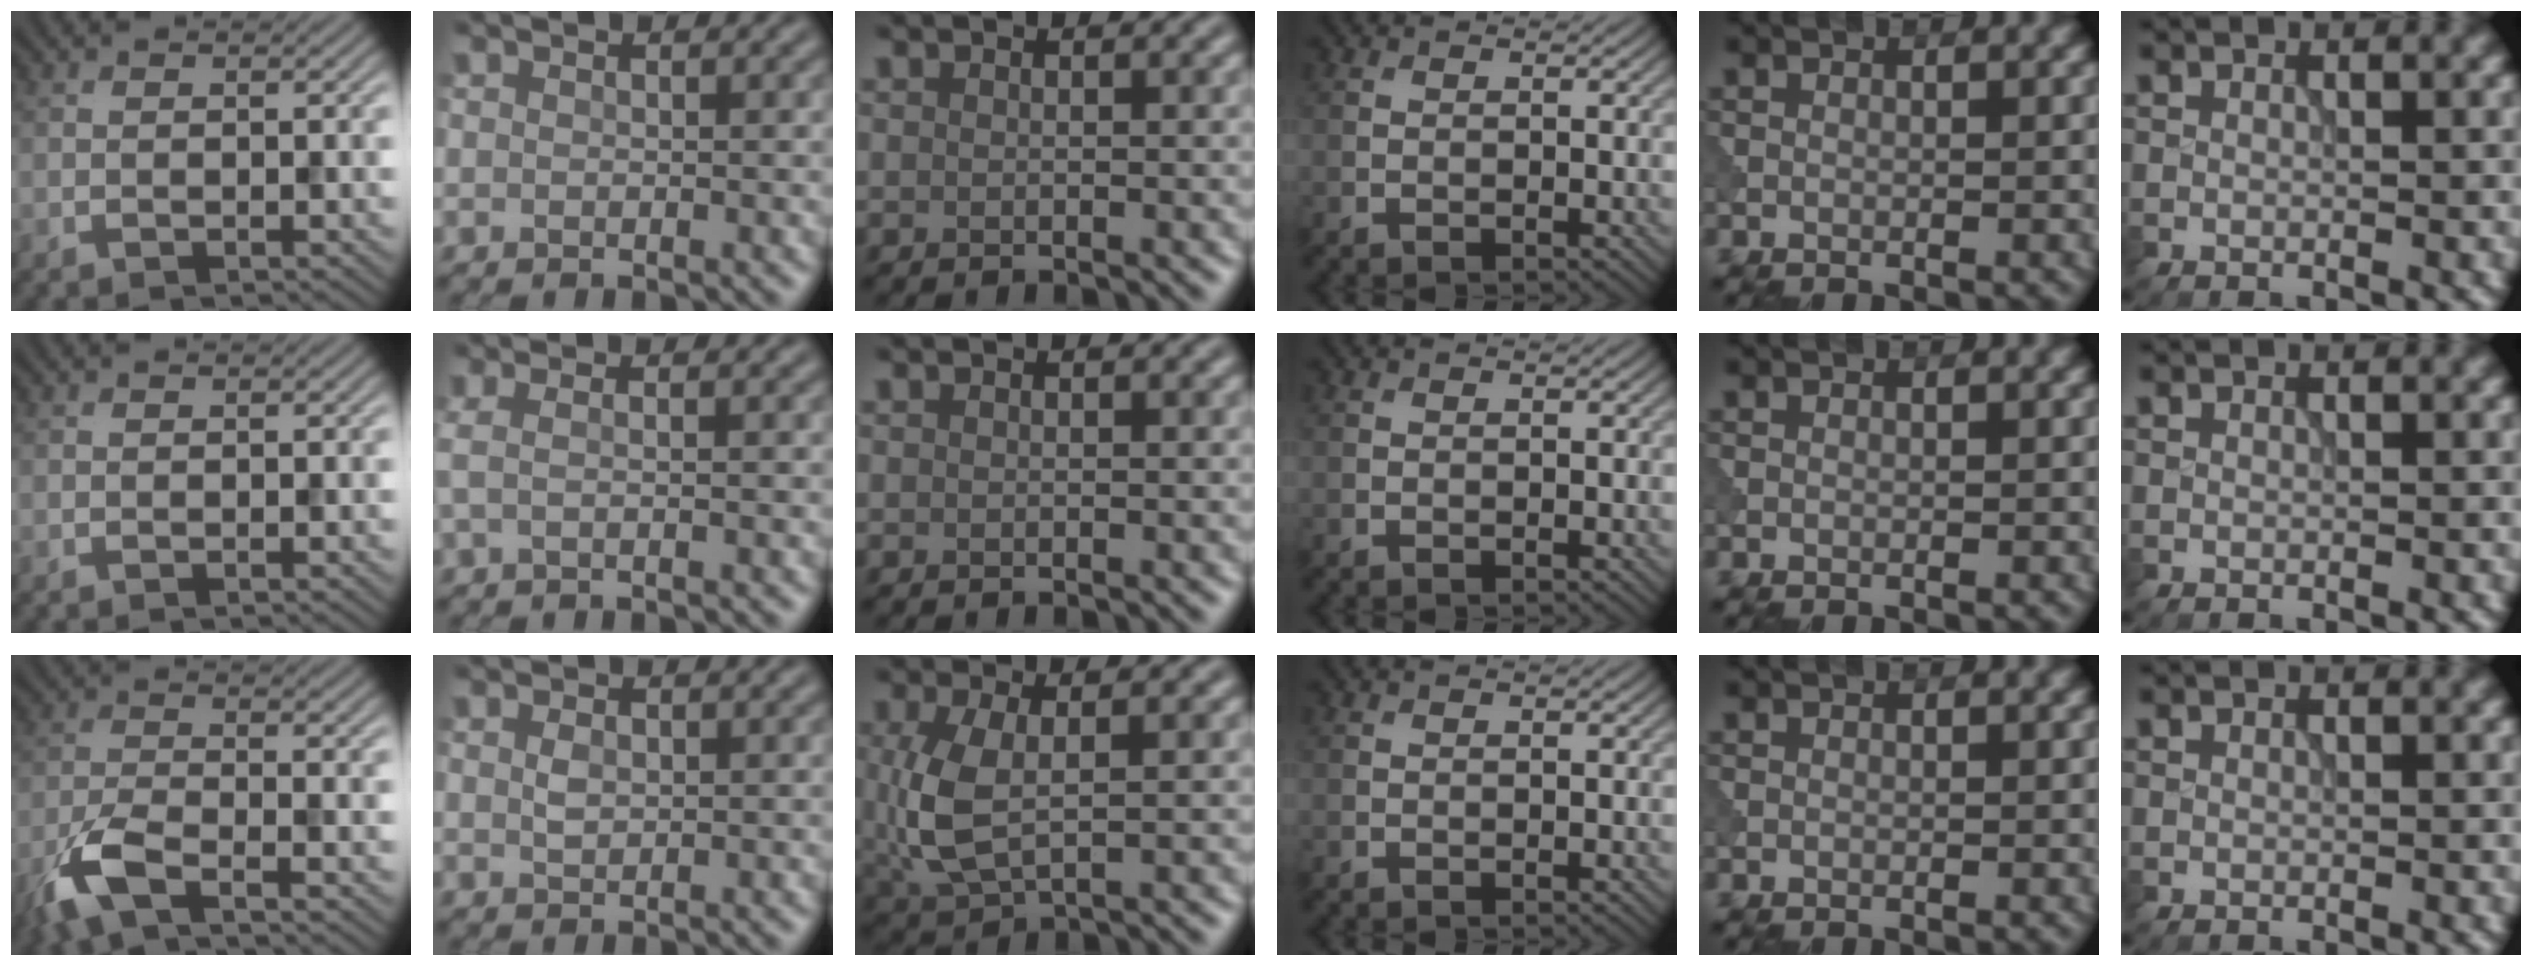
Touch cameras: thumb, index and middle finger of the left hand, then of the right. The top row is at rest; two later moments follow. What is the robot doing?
{"motion": "wipe", "object": "makeup brush"}